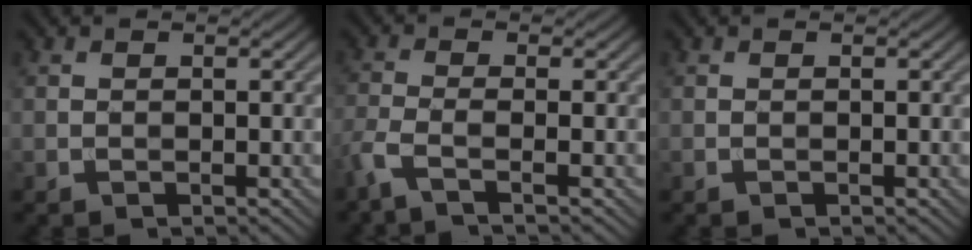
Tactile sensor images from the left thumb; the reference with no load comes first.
{"total": 3.6, "force": [-2.2, 0.6, 2.8], "torque": [-0.062, -0.004, -0.062]}
{"total": 0.0}